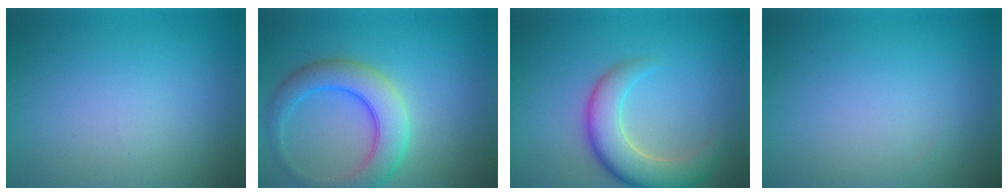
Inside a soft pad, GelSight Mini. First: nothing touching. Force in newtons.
{"total": 5.6, "press": 5.6, "slide": 0.2}
{"total": 5.9, "press": 5.9, "slide": 0.6}
{"total": 0.0}